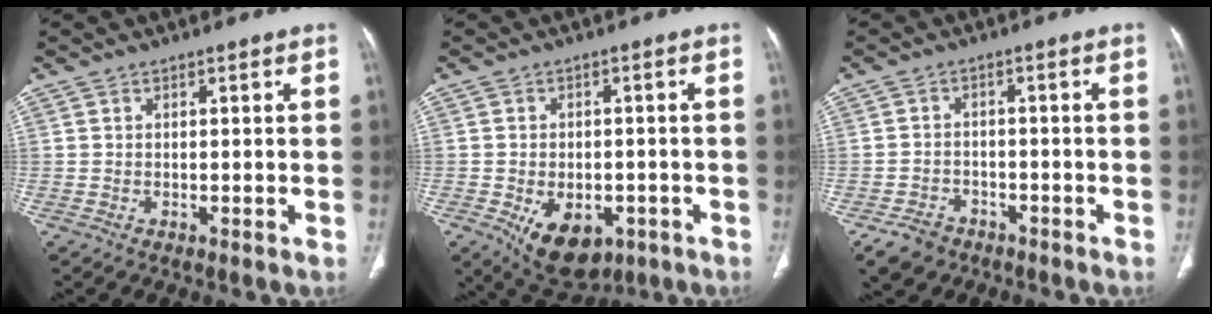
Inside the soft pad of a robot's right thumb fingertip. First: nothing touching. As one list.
[{"total": 11.4, "force": [-4.9, 7.2, 7.3], "torque": [-0.092, 0.008, -0.056]}, {"total": 5.5, "force": [-3.8, 3.7, 1.5], "torque": [-0.025, 0.019, -0.061]}]